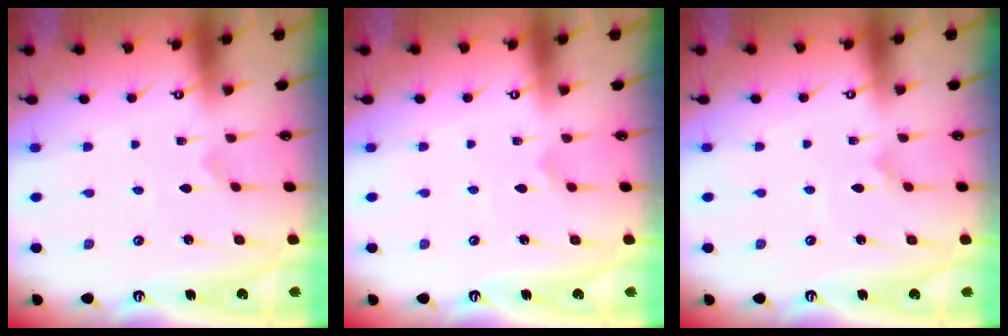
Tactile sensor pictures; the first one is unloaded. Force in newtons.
{"total": 2.5, "press": 2.5, "slide": 0.2}
{"total": 1.4, "press": 1.4, "slide": 0.0}